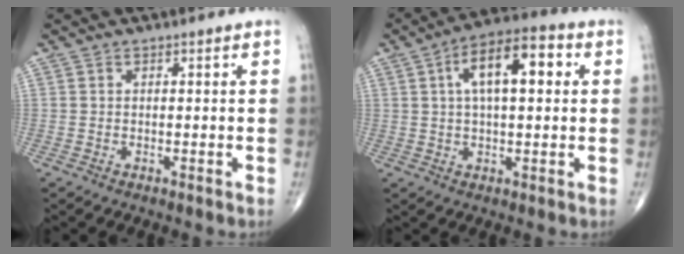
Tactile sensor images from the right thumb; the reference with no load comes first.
{"total": 12.4, "force": [3.0, 5.3, 10.8], "torque": [-0.165, 0.023, 0.041]}